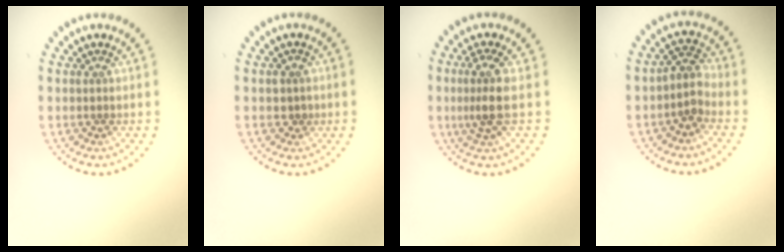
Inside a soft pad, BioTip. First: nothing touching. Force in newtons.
{"total": 1.4, "press": 1.3, "slide": 0.5}
{"total": 2.8, "press": 2.4, "slide": 1.4}
{"total": 2.3, "press": 1.8, "slide": 1.5}